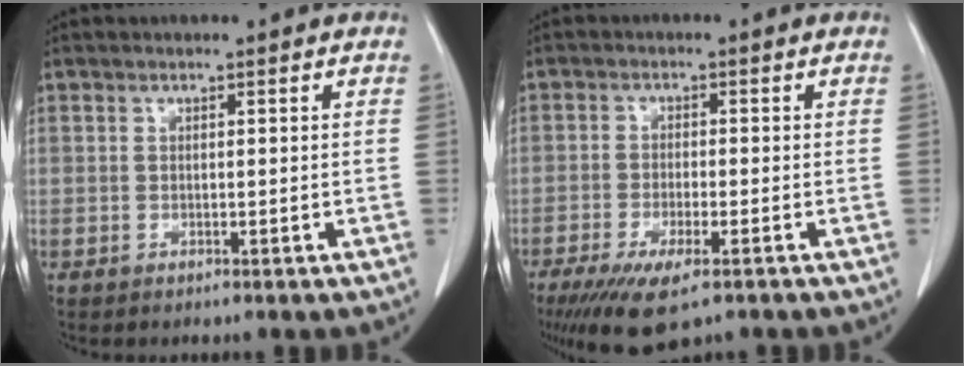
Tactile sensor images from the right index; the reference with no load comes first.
{"total": 8.5, "force": [-5.3, 1.8, 6.4], "torque": [-0.111, -0.021, -0.088]}